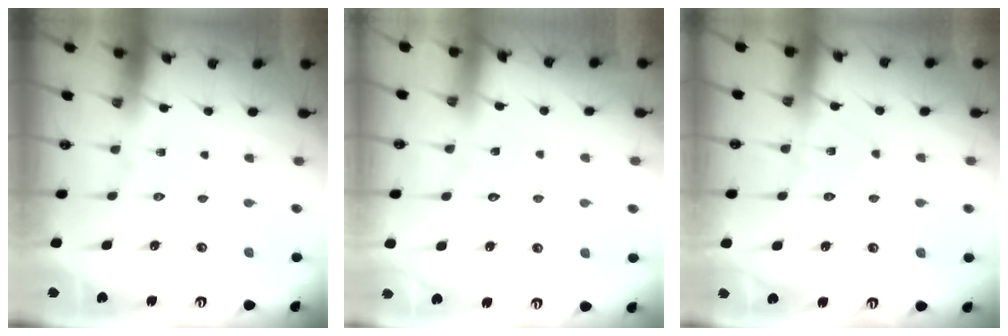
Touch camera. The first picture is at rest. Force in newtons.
{"total": 5.2, "press": 5.2, "slide": 0.5}
{"total": 6.2, "press": 6.2, "slide": 0.5}